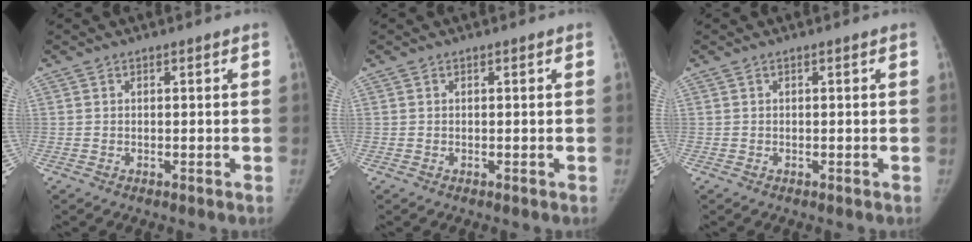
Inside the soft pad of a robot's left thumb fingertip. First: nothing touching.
{"total": 0.0}
{"total": 0.0}